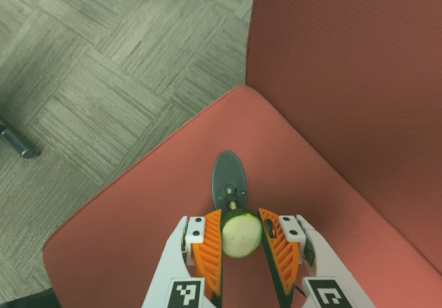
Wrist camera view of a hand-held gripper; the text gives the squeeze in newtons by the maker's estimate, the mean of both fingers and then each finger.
{"total": 9.8, "left": 10.4, "right": 9.1}